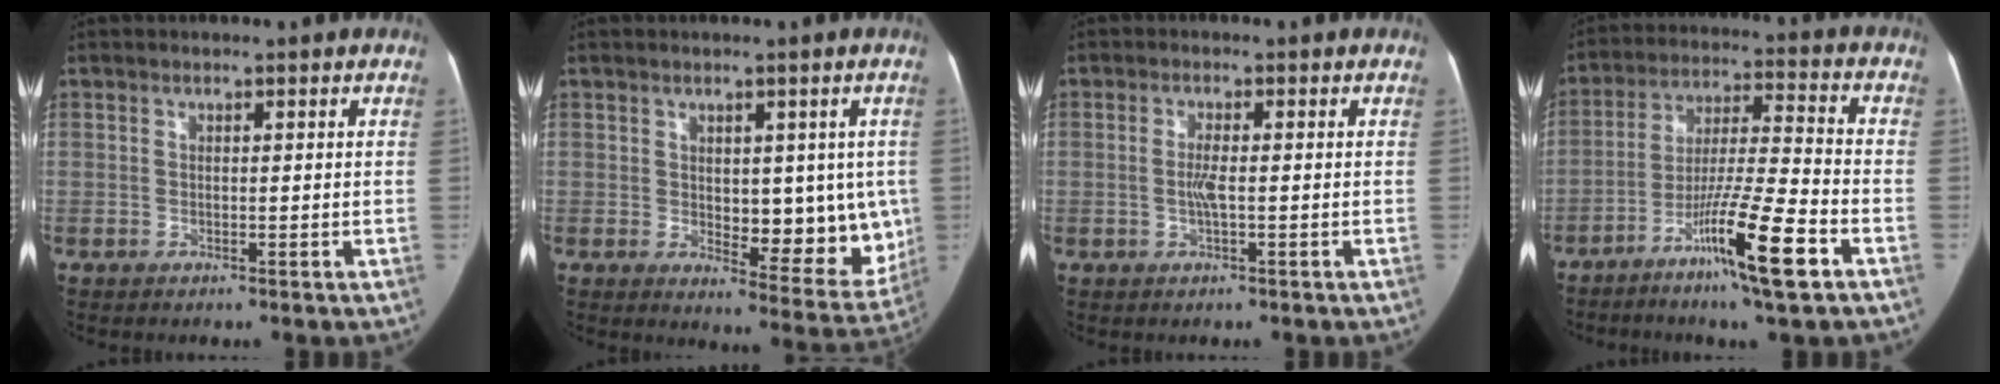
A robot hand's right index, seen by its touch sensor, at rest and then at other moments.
{"total": 10.9, "force": [0.3, 5.3, 9.5], "torque": [-0.099, -0.011, 0.017]}
{"total": 2.4, "force": [-0.3, 0.2, 2.4], "torque": [-0.052, -0.002, -0.008]}
{"total": 13.9, "force": [-7.3, 0.0, 11.9], "torque": [-0.215, -0.017, -0.127]}